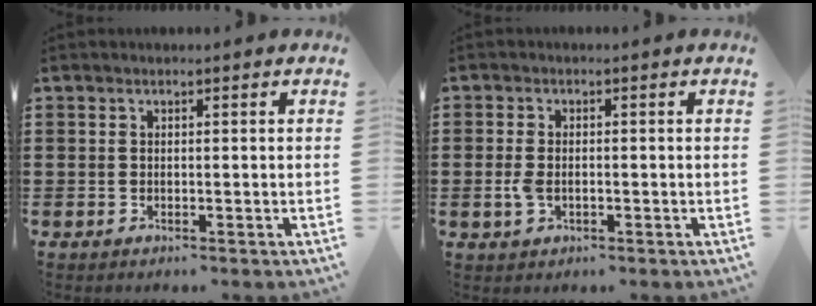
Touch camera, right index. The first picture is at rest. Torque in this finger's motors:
{"motor_torque": [-0.16, 0.25, -0.06, 0.00]}